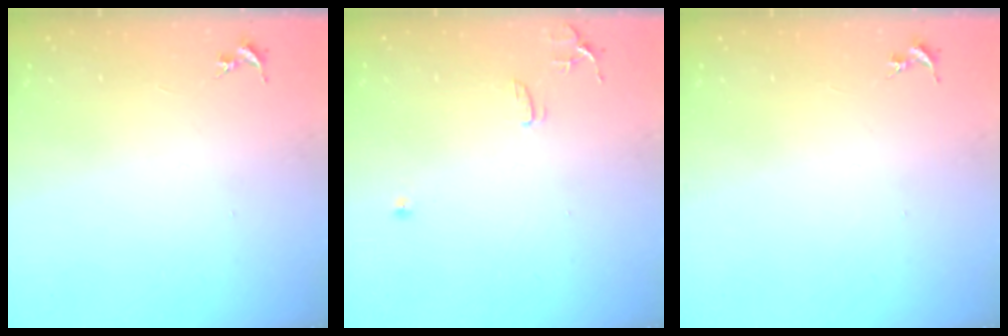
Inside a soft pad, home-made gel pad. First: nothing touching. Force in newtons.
{"total": 8.5, "press": 8.5, "slide": 0.8}
{"total": 0.0}